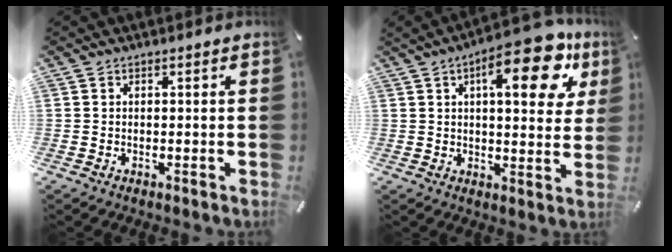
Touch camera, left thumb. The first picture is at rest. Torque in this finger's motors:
{"motor_torque": [0.92, 1.11, 1.71, -1.05, 0.30]}